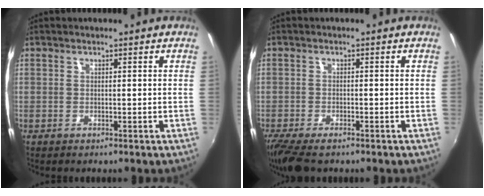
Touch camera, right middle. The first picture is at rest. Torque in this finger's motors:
{"motor_torque": [0.78, -0.64, 0.12, 0.07]}